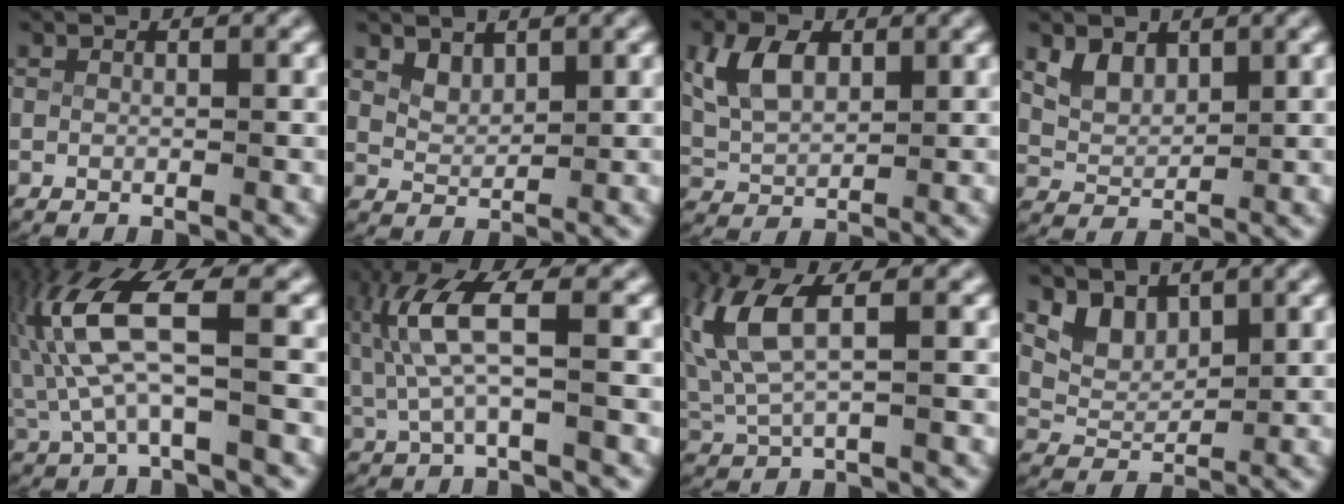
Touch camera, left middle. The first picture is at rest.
{"total": 1.9, "force": [1.4, 1.0, 0.7], "torque": [-0.028, -0.011, 0.033]}
{"total": 4.6, "force": [1.4, 3.1, 3.1], "torque": [-0.085, -0.010, 0.036]}
{"total": 2.9, "force": [1.4, 2.0, 1.5], "torque": [-0.051, -0.012, 0.034]}
{"total": 7.7, "force": [0.6, 3.4, 6.9], "torque": [-0.154, -0.006, 0.017]}
{"total": 5.1, "force": [0.5, 1.8, 4.8], "torque": [-0.107, 0.007, 0.010]}
{"total": 5.3, "force": [1.5, 2.6, 4.3], "torque": [-0.116, -0.003, 0.034]}
{"total": 4.1, "force": [2.0, 2.9, 2.0], "torque": [-0.057, -0.012, 0.041]}